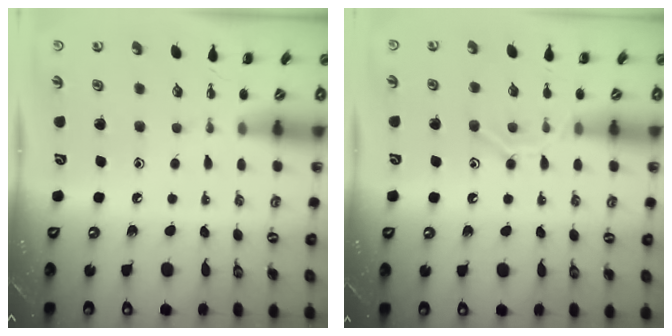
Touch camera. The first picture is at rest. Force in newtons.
{"total": 10.4, "press": 10.3, "slide": 1.6}